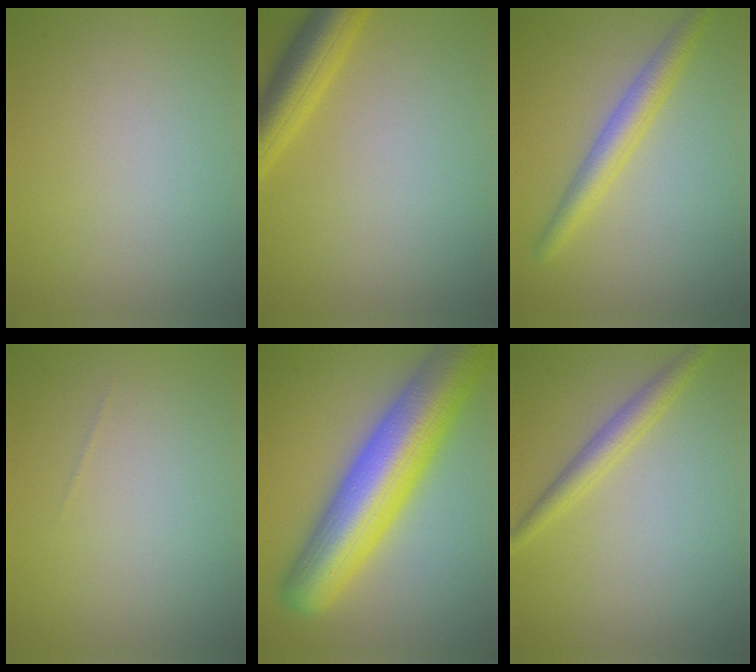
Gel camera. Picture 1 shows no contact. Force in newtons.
{"total": 4.6, "press": 4.6, "slide": 0.3}
{"total": 3.3, "press": 3.3, "slide": 0.2}
{"total": 0.0}
{"total": 12.7, "press": 12.7, "slide": 0.4}
{"total": 2.6, "press": 2.6, "slide": 0.1}